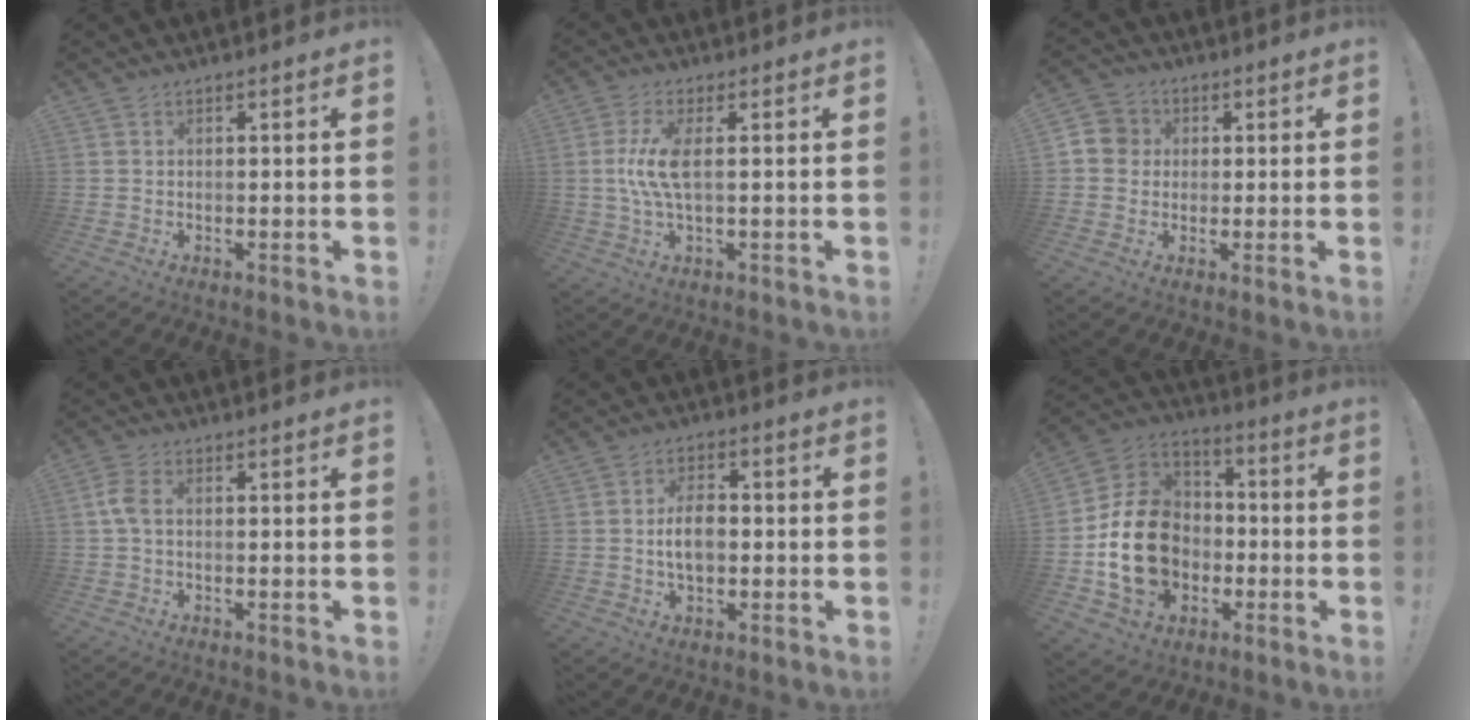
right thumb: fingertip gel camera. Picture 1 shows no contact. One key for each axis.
{"total": 8.6, "fx": 0.4, "fy": 2.4, "fz": 8.2, "tx": -0.157, "ty": -0.008, "tz": 0.004}
{"total": 5.9, "fx": 0.5, "fy": 5.7, "fz": 1.4, "tx": -0.021, "ty": 0.006, "tz": 0.011}
{"total": 4.3, "fx": 0.2, "fy": 2.3, "fz": 3.7, "tx": -0.077, "ty": 0.012, "tz": 0.006}
{"total": 7.2, "fx": -0.9, "fy": 4.3, "fz": 5.7, "tx": -0.097, "ty": 0.006, "tz": -0.019}
{"total": 20.2, "fx": -4.2, "fy": 15.9, "fz": 11.8, "tx": -0.208, "ty": 0.032, "tz": -0.060}